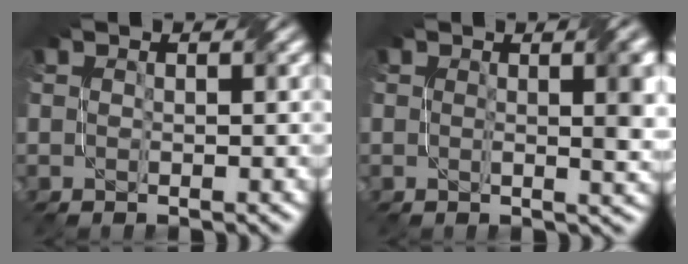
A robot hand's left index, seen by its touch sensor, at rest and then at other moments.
{"total": 4.1, "force": [0.8, 1.1, 3.9], "torque": [-0.043, 0.005, 0.012]}